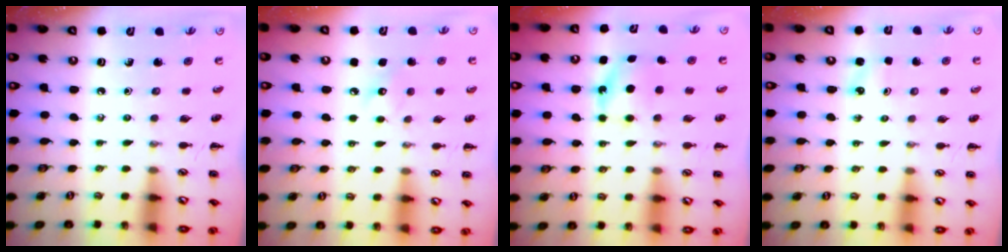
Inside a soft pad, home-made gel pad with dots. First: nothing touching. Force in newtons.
{"total": 6.3, "press": 6.2, "slide": 1.1}
{"total": 6.1, "press": 5.9, "slide": 1.8}
{"total": 1.8, "press": 1.7, "slide": 0.5}